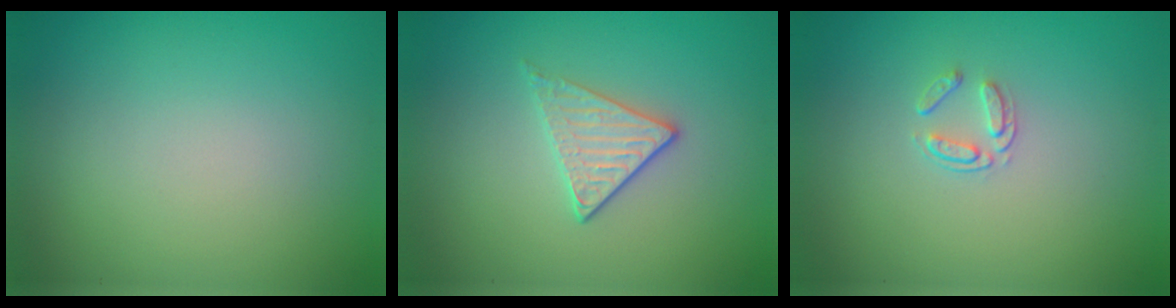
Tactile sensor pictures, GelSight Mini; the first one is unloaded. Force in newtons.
{"total": 2.0, "press": 1.7, "slide": 1.0}
{"total": 1.4, "press": 0.9, "slide": 1.1}